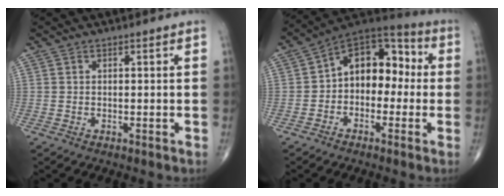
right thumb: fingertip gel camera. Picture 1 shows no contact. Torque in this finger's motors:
{"motor_torque": [0.11, 0.24, 0.82, -0.20, 0.19]}